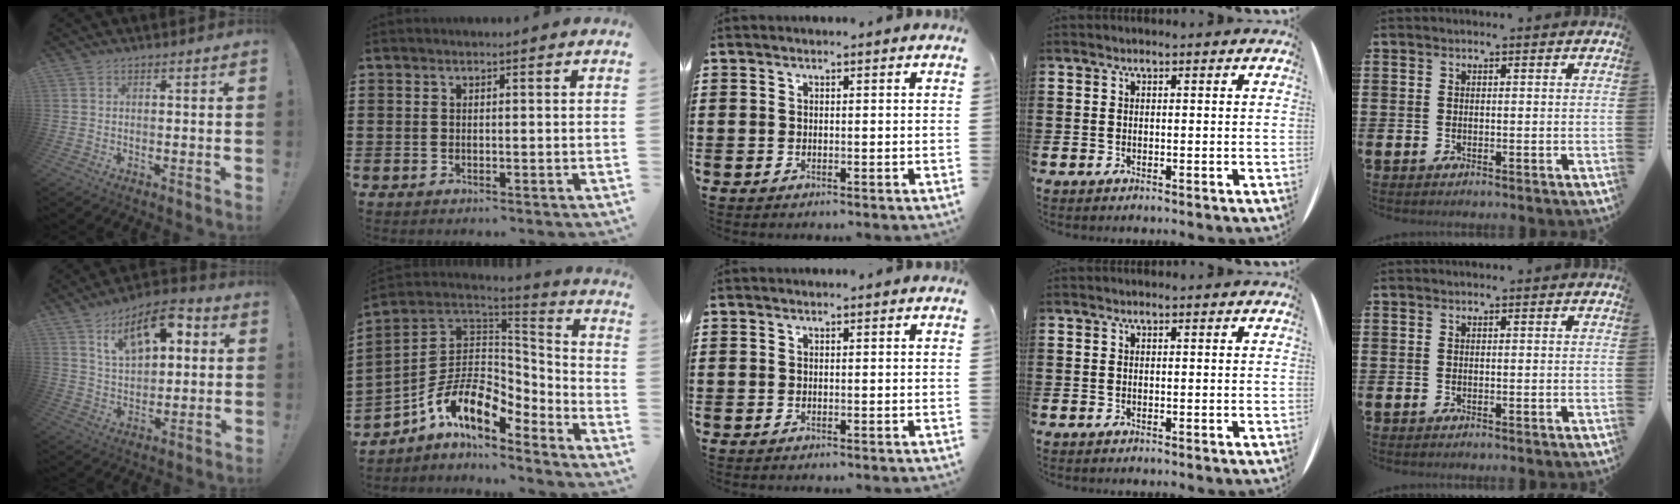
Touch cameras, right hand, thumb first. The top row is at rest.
{"thumb": {"total": 14.0, "force": [6.5, 7.5, 9.9], "torque": [-0.152, -0.020, 0.114]}, "index": {"total": 10.7, "force": [-4.9, 6.1, 7.3], "torque": [-0.168, -0.006, -0.095]}}